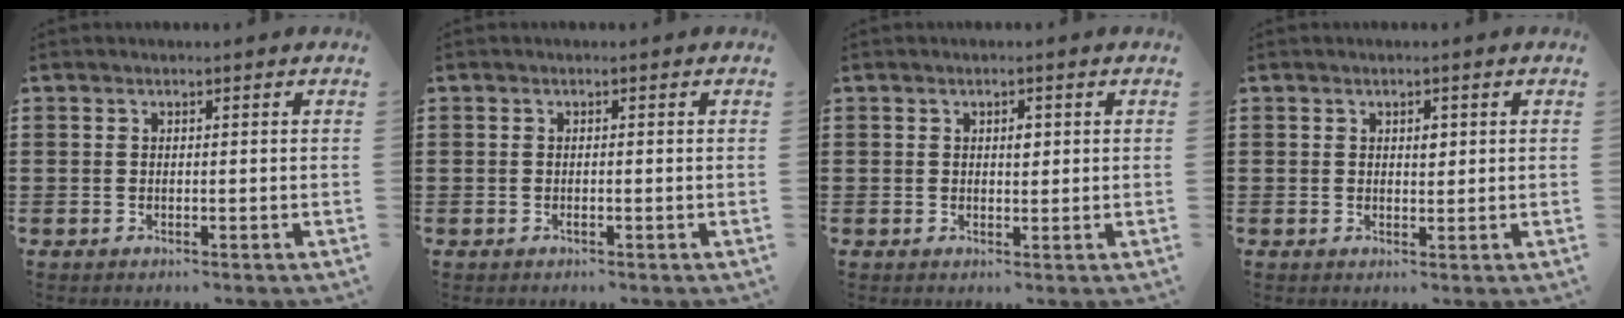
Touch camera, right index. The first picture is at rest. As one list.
[{"total": 0.6, "force": [-0.3, -0.1, 0.5], "torque": [-0.010, -0.002, -0.005]}, {"total": 1.7, "force": [0.4, 0.9, 1.3], "torque": [-0.012, 0.000, 0.002]}, {"total": 1.5, "force": [0.5, 0.9, 1.1], "torque": [-0.008, 0.000, 0.005]}]